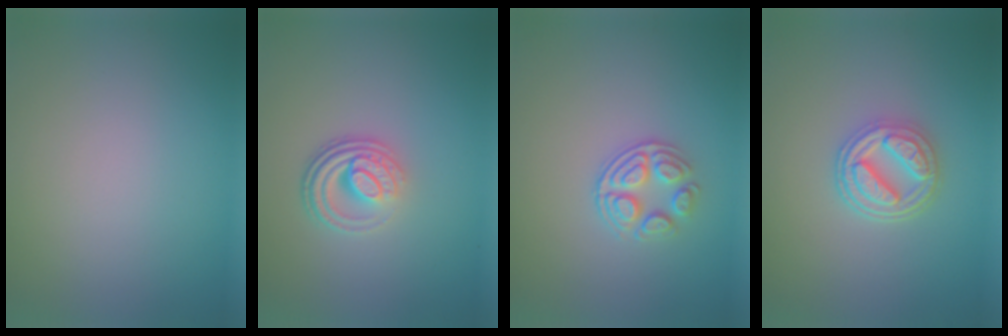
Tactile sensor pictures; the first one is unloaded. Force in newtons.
{"total": 4.2, "press": 2.8, "slide": 3.1}
{"total": 3.0, "press": 2.6, "slide": 1.5}
{"total": 4.2, "press": 3.5, "slide": 2.3}